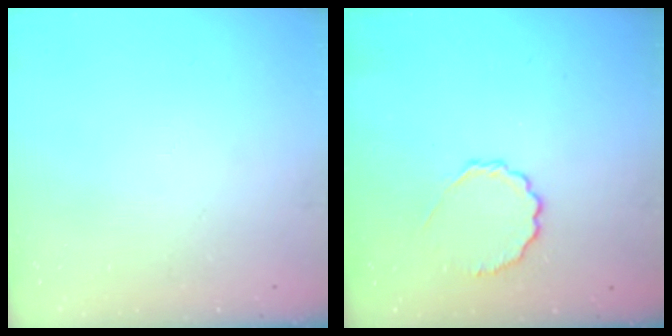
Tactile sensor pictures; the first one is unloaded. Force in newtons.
{"total": 5.1, "press": 4.8, "slide": 1.8}